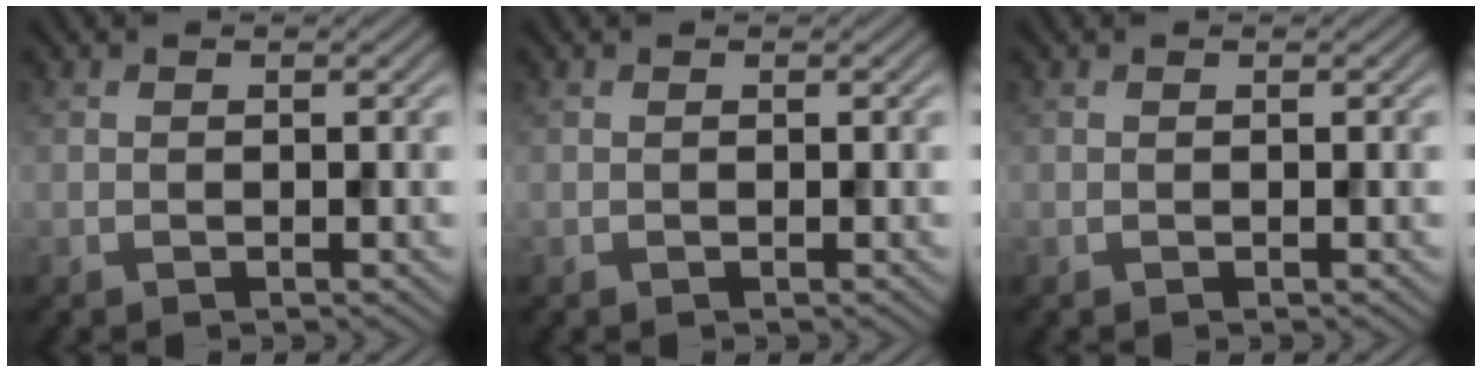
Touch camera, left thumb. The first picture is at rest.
{"total": 0.0}
{"total": 0.0}